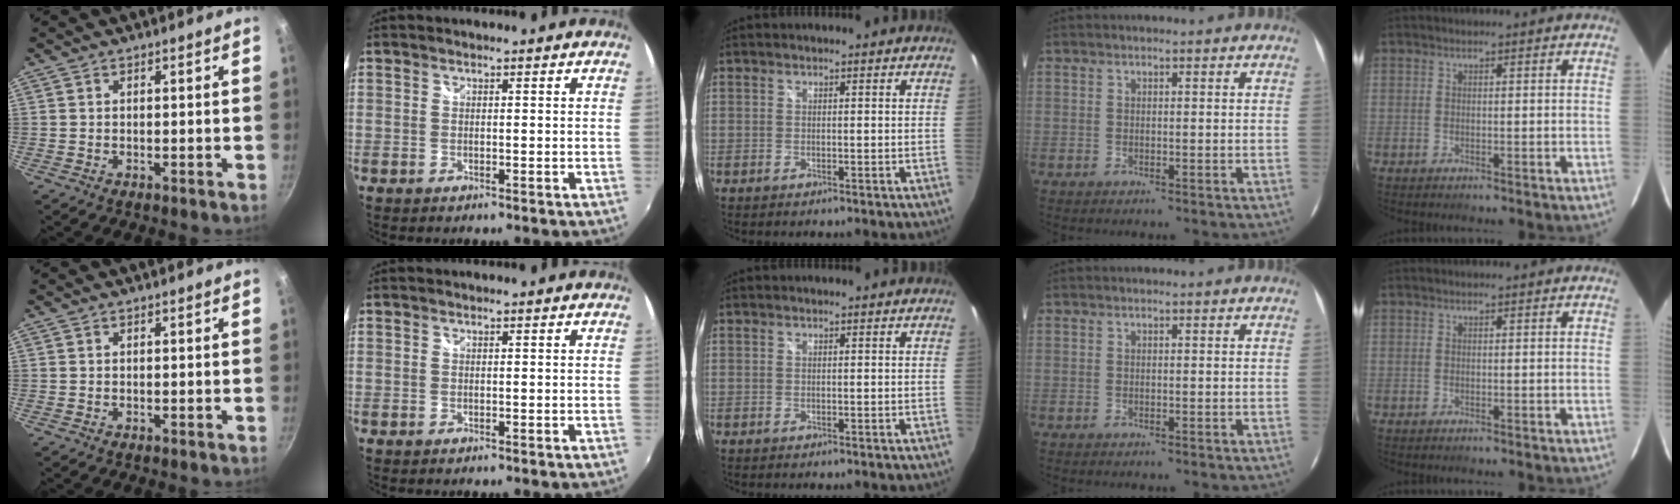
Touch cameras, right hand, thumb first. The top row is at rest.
{}